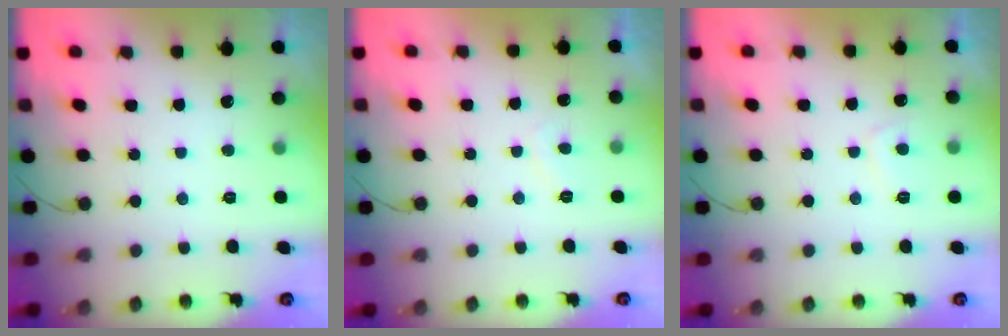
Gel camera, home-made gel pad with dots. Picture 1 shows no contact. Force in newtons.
{"total": 1.4, "press": 1.3, "slide": 0.6}
{"total": 2.8, "press": 2.7, "slide": 0.9}